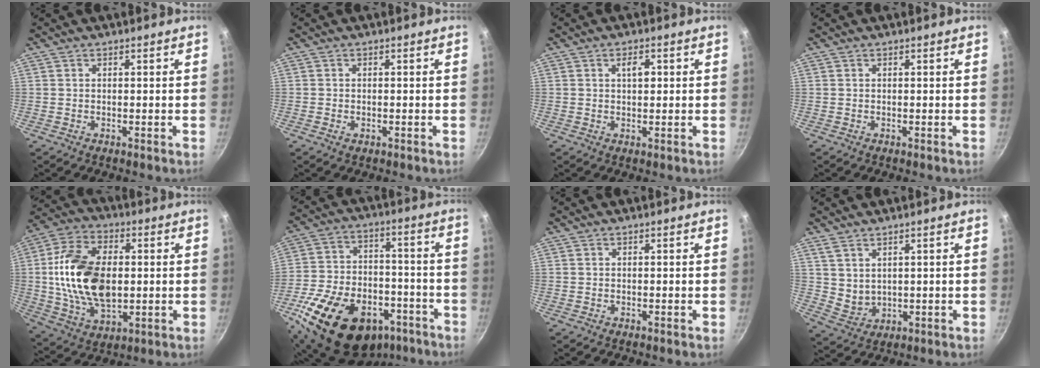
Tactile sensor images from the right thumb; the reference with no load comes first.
{"total": 1.1, "force": [-0.4, 0.7, 0.7], "torque": [-0.011, 0.001, -0.007]}
{"total": 3.1, "force": [0.7, 1.7, 2.5], "torque": [-0.027, -0.001, 0.009]}
{"total": 0.0}
{"total": 19.0, "force": [0.8, 11.7, 14.9], "torque": [-0.261, 0.007, 0.013]}
{"total": 27.4, "force": [-15.0, 16.6, 15.8], "torque": [-0.247, 0.061, -0.234]}
{"total": 0.0}
{"total": 4.2, "force": [2.5, 2.6, 2.2], "torque": [-0.033, -0.017, 0.060]}